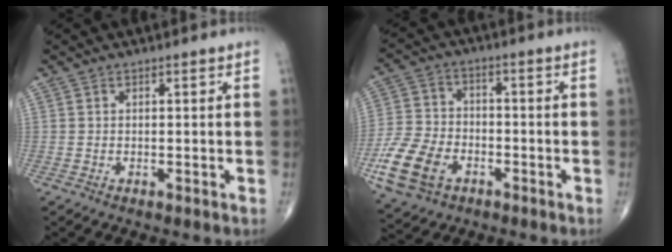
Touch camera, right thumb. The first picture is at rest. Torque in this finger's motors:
{"motor_torque": [2.57, 2.44, 1.22, -0.57, 0.15]}